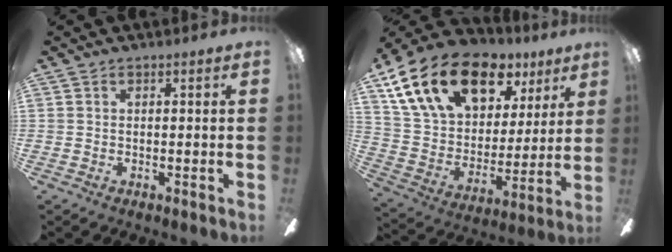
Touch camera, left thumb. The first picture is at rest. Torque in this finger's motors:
{"motor_torque": [2.50, 2.51, 1.43, -1.34, 0.40]}